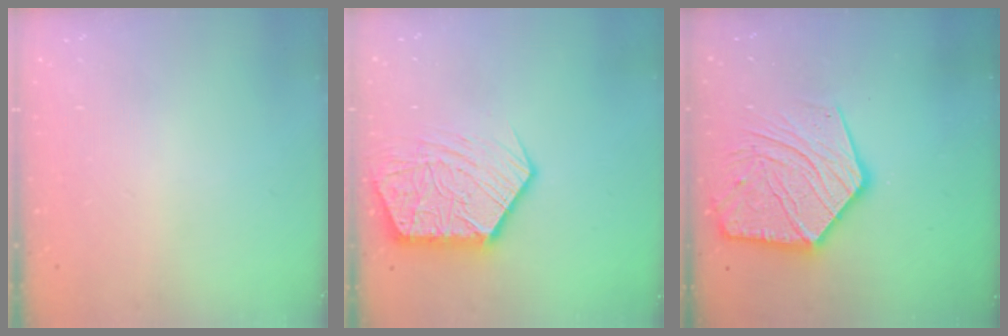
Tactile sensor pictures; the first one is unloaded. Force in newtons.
{"total": 14.3, "press": 14.2, "slide": 1.3}
{"total": 19.2, "press": 19.2, "slide": 1.5}